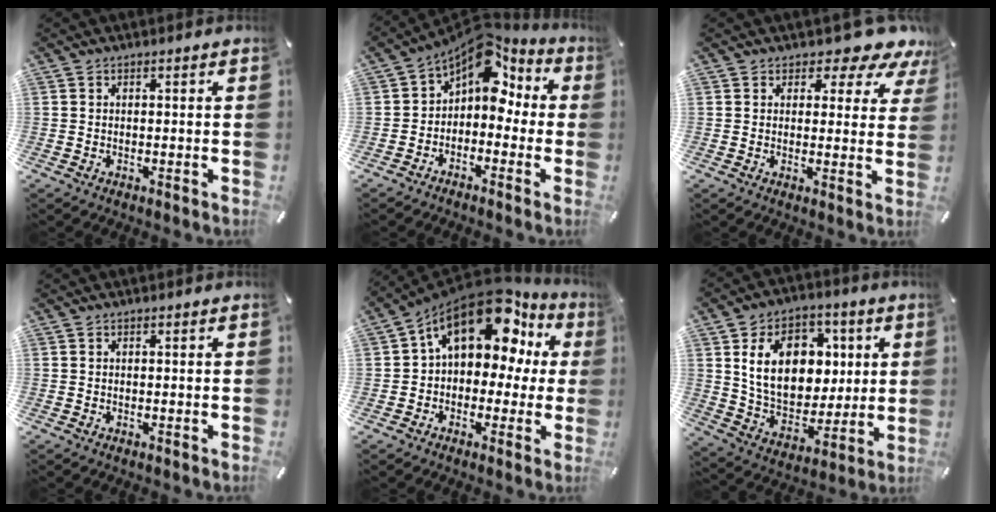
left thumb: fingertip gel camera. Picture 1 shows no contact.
{"total": 10.3, "force": [5.2, 6.6, 6.0], "torque": [-0.095, -0.037, 0.092]}
{"total": 6.7, "force": [4.9, 3.6, 2.7], "torque": [-0.027, -0.043, 0.080]}
{"total": 0.0}
{"total": 17.7, "force": [8.2, 10.6, 11.6], "torque": [-0.178, -0.044, 0.143]}
{"total": 17.7, "force": [4.9, 13.5, 10.4], "torque": [-0.172, -0.006, 0.094]}